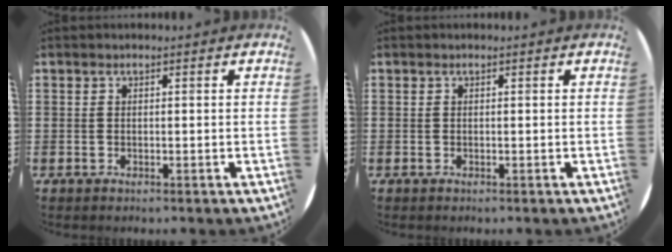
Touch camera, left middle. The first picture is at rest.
{"total": 0.0}